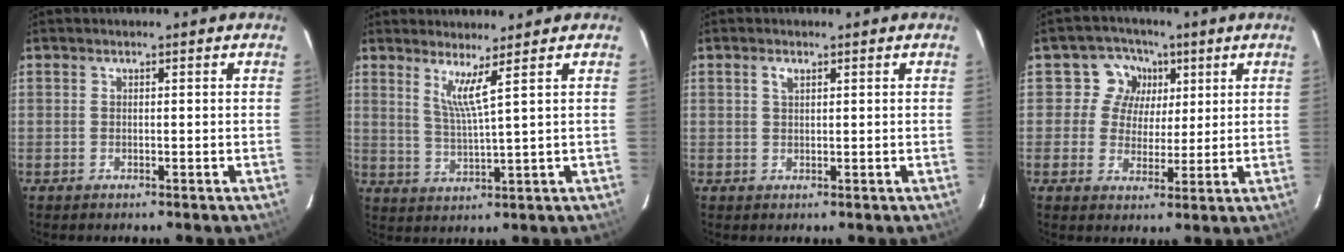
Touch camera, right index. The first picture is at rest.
{"total": 4.4, "force": [2.7, -1.1, 3.3], "torque": [-0.063, -0.013, 0.050]}
{"total": 1.3, "force": [0.6, 0.7, 1.0], "torque": [-0.019, 0.004, 0.011]}
{"total": 6.9, "force": [2.1, 6.5, 0.8], "torque": [-0.007, 0.006, 0.026]}